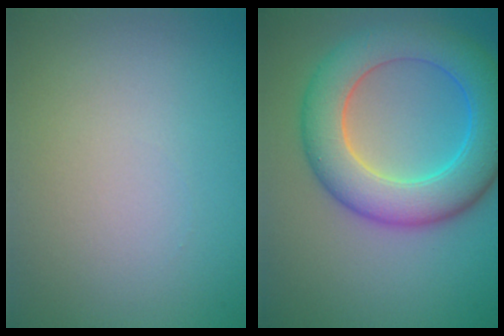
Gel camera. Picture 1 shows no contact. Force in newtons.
{"total": 8.2, "press": 8.2, "slide": 0.1}